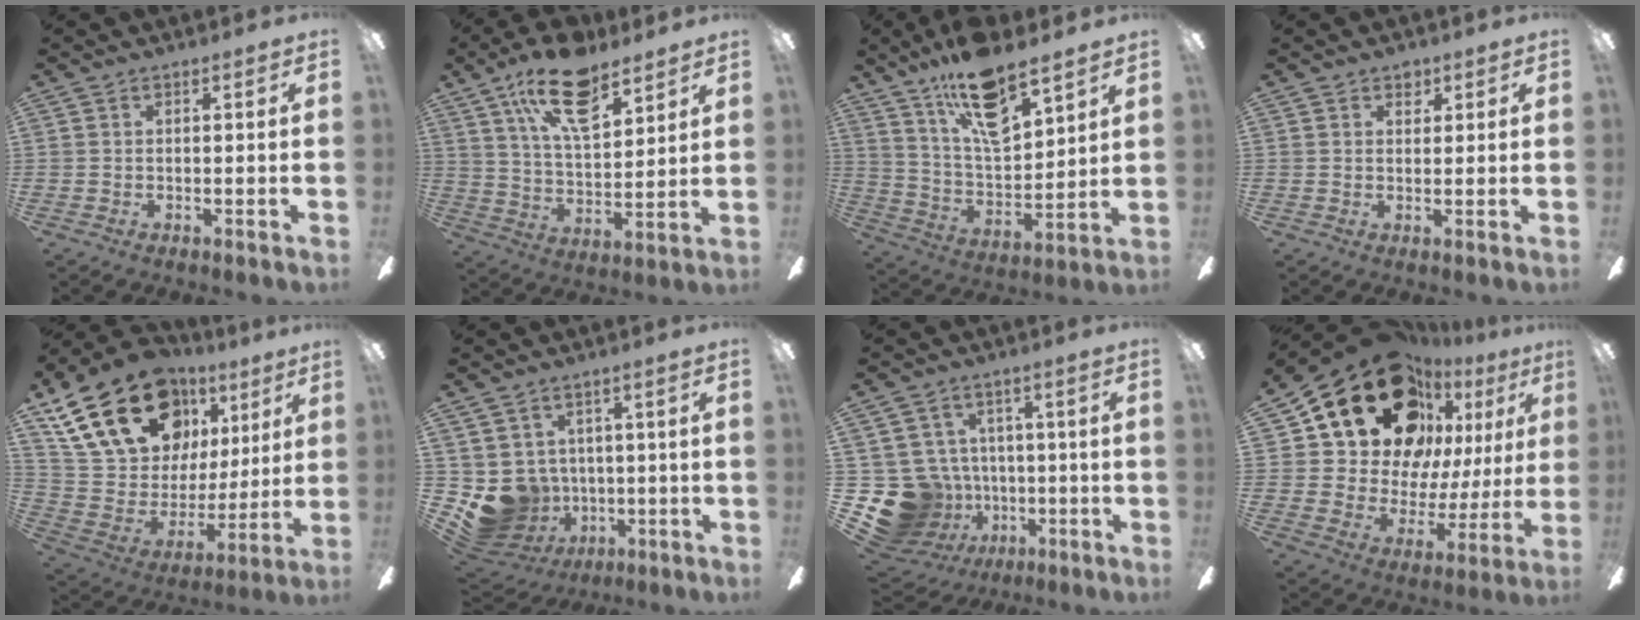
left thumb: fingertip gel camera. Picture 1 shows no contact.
{"total": 17.6, "force": [11.1, 7.8, 11.1], "torque": [-0.195, -0.039, 0.193]}
{"total": 17.6, "force": [12.4, 6.6, 10.5], "torque": [-0.194, -0.062, 0.216]}
{"total": 2.4, "force": [1.5, 1.6, 0.8], "torque": [0.006, -0.005, 0.022]}
{"total": 25.9, "force": [14.1, 16.3, 14.3], "torque": [-0.265, -0.058, 0.271]}
{"total": 9.4, "force": [-1.7, 8.9, 2.7], "torque": [-0.094, -0.001, -0.020]}
{"total": 16.0, "force": [-3.5, 14.5, 5.6], "torque": [-0.144, 0.012, -0.034]}
{"total": 23.1, "force": [14.9, 14.0, 10.9], "torque": [-0.186, -0.089, 0.285]}